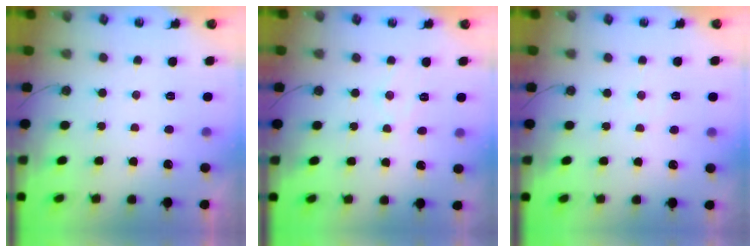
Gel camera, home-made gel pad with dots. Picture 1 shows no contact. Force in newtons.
{"total": 6.5, "press": 6.5, "slide": 0.2}
{"total": 3.8, "press": 3.7, "slide": 0.5}